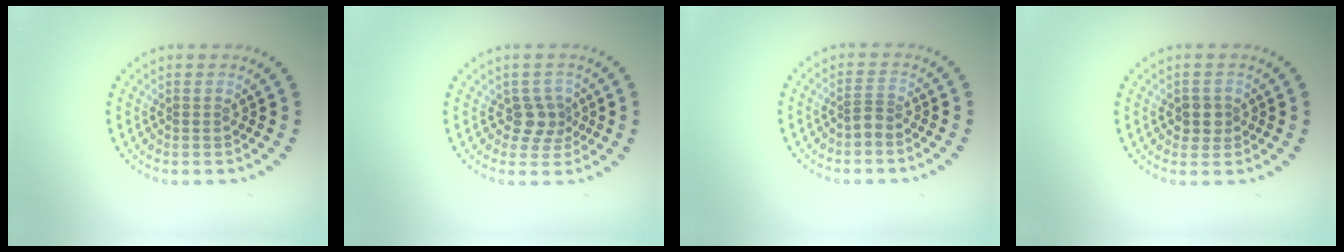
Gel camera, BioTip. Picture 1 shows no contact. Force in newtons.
{"total": 2.3, "press": 1.9, "slide": 1.4}
{"total": 1.0, "press": 0.6, "slide": 0.8}
{"total": 1.8, "press": 1.7, "slide": 0.7}